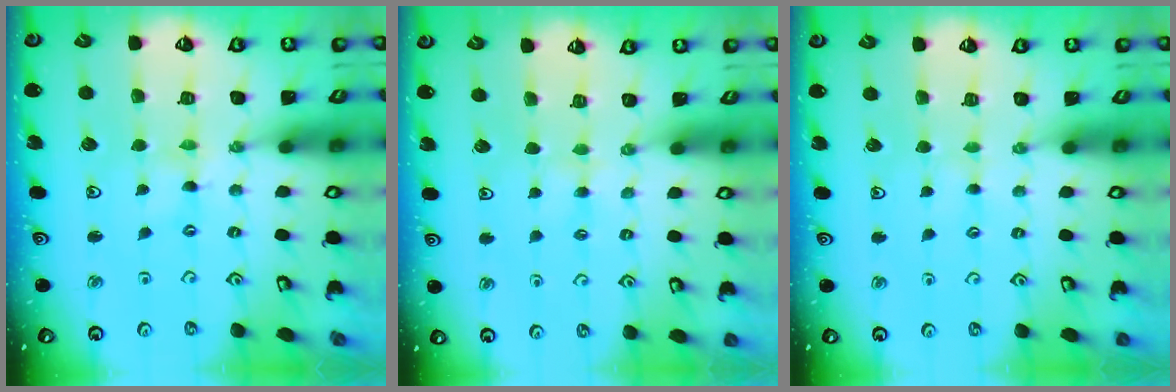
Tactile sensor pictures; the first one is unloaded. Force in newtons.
{"total": 1.9, "press": 1.9, "slide": 0.3}
{"total": 2.0, "press": 2.0, "slide": 0.3}